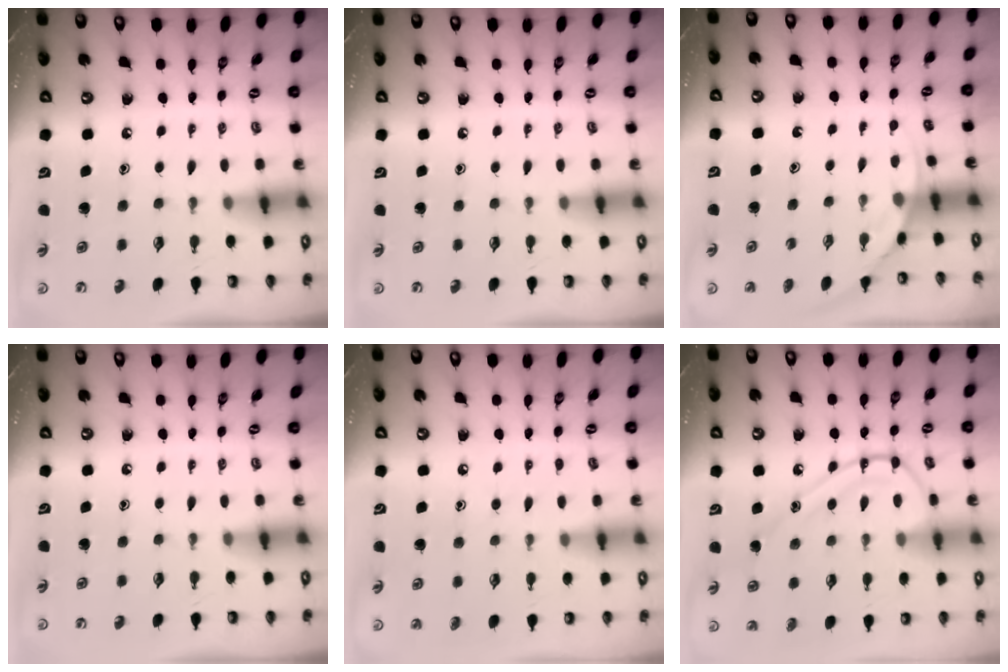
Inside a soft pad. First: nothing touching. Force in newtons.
{"total": 0.0}
{"total": 2.6, "press": 2.6, "slide": 0.1}
{"total": 0.0}
{"total": 6.1, "press": 6.0, "slide": 0.7}
{"total": 11.3, "press": 11.3, "slide": 0.5}